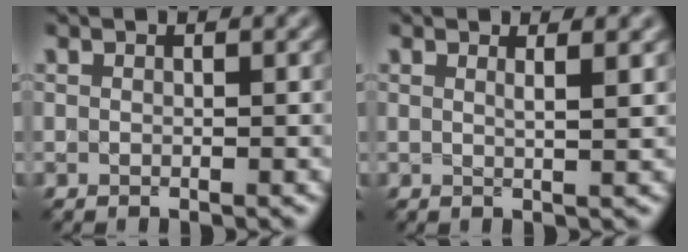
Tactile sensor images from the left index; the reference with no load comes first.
{"total": 1.7, "force": [0.9, 0.5, 1.3], "torque": [-0.010, 0.000, 0.004]}